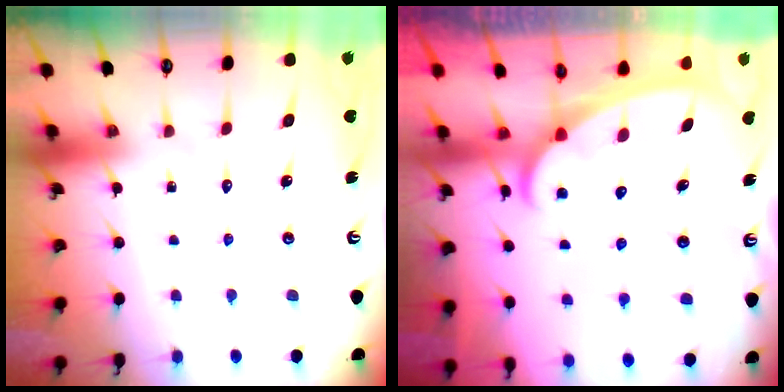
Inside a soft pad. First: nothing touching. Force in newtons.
{"total": 2.3, "press": 2.3, "slide": 0.4}